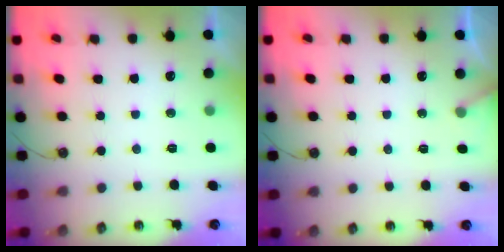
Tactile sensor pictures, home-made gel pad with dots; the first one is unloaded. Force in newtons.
{"total": 3.3, "press": 3.3, "slide": 0.3}